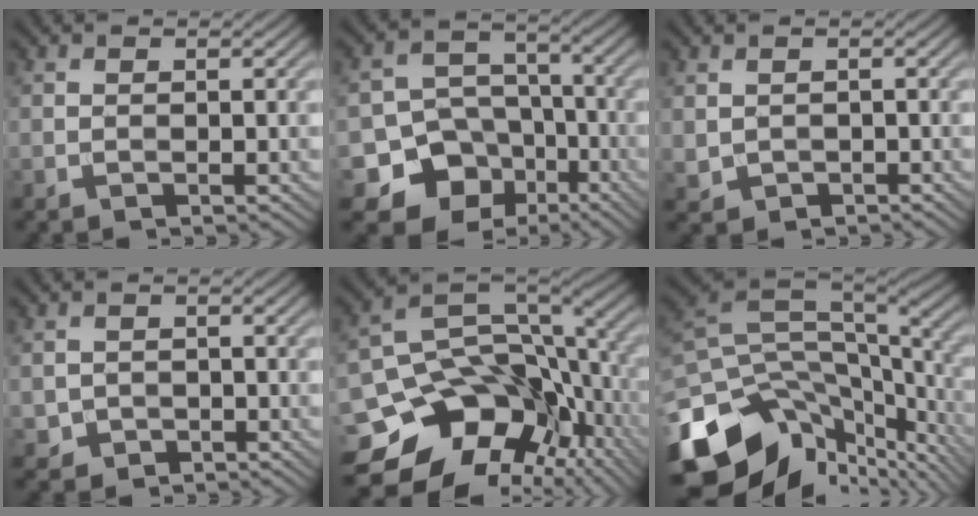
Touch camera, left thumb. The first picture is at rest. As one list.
[{"total": 12.0, "force": [-6.2, 9.9, 2.9], "torque": [-0.072, -0.022, -0.126]}, {"total": 1.0, "force": [0.3, 1.0, 0.2], "torque": [-0.014, -0.003, 0.013]}, {"total": 1.6, "force": [-0.8, 1.4, -0.2], "torque": [0.002, -0.007, -0.015]}, {"total": 16.1, "force": [-5.3, 11.6, 9.8], "torque": [-0.220, -0.026, -0.073]}, {"total": 16.3, "force": [-8.0, 9.5, 10.7], "torque": [-0.257, -0.025, -0.114]}]